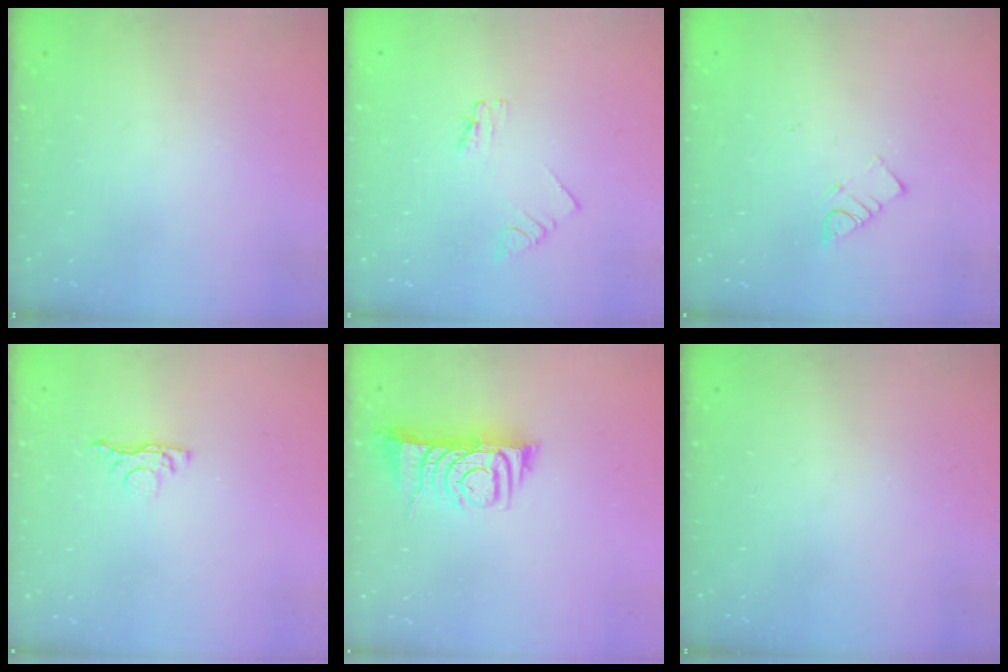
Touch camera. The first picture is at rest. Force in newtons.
{"total": 1.1, "press": 1.1, "slide": 0.0}
{"total": 3.9, "press": 3.9, "slide": 0.5}
{"total": 3.7, "press": 3.7, "slide": 0.7}
{"total": 7.9, "press": 7.9, "slide": 1.0}
{"total": 0.0}